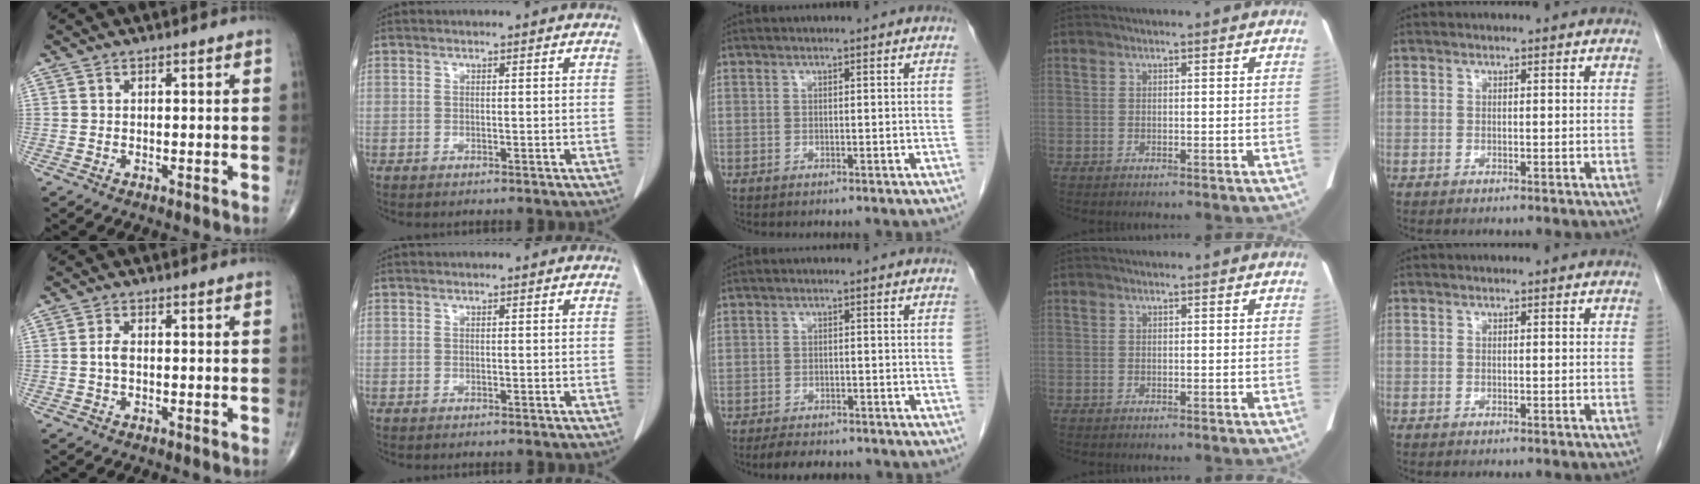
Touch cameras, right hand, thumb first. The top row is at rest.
{"thumb": {"total": 1.9, "force": [-0.2, 1.0, 1.6], "torque": [-0.033, 0.002, -0.005]}, "middle": {"total": 5.4, "force": [-4.6, 2.0, 2.1], "torque": [-0.032, -0.006, -0.064]}}